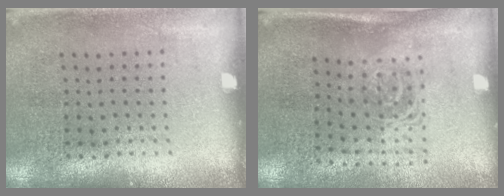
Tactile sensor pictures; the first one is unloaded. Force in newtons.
{"total": 1.6, "press": 1.1, "slide": 1.1}